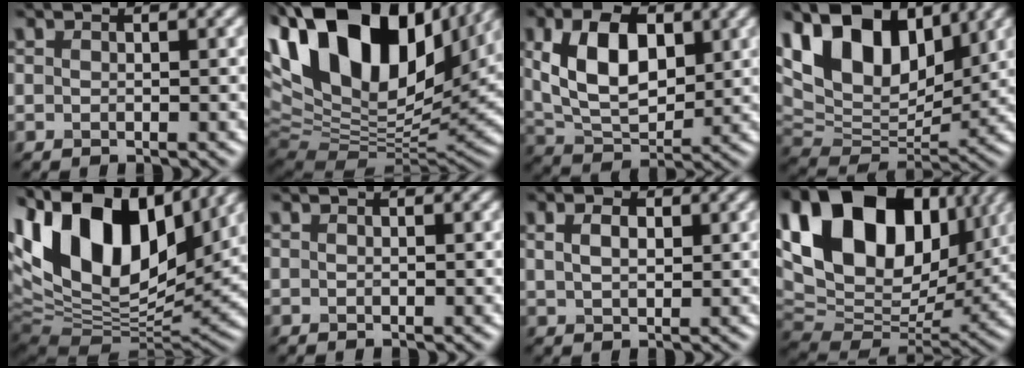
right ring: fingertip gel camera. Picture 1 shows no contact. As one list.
[{"total": 20.0, "force": [7.7, 11.6, 14.3], "torque": [-0.285, 0.030, 0.146]}, {"total": 9.1, "force": [2.2, 5.4, 7.0], "torque": [-0.141, 0.004, 0.039]}, {"total": 14.2, "force": [6.8, 8.1, 9.4], "torque": [-0.191, 0.032, 0.115]}, {"total": 17.9, "force": [7.1, 10.1, 13.0], "torque": [-0.262, 0.037, 0.113]}, {"total": 0.0}, {"total": 3.1, "force": [1.4, 1.9, 2.1], "torque": [-0.043, 0.008, 0.015]}, {"total": 18.8, "force": [7.6, 12.4, 11.9], "torque": [-0.229, 0.043, 0.143]}]